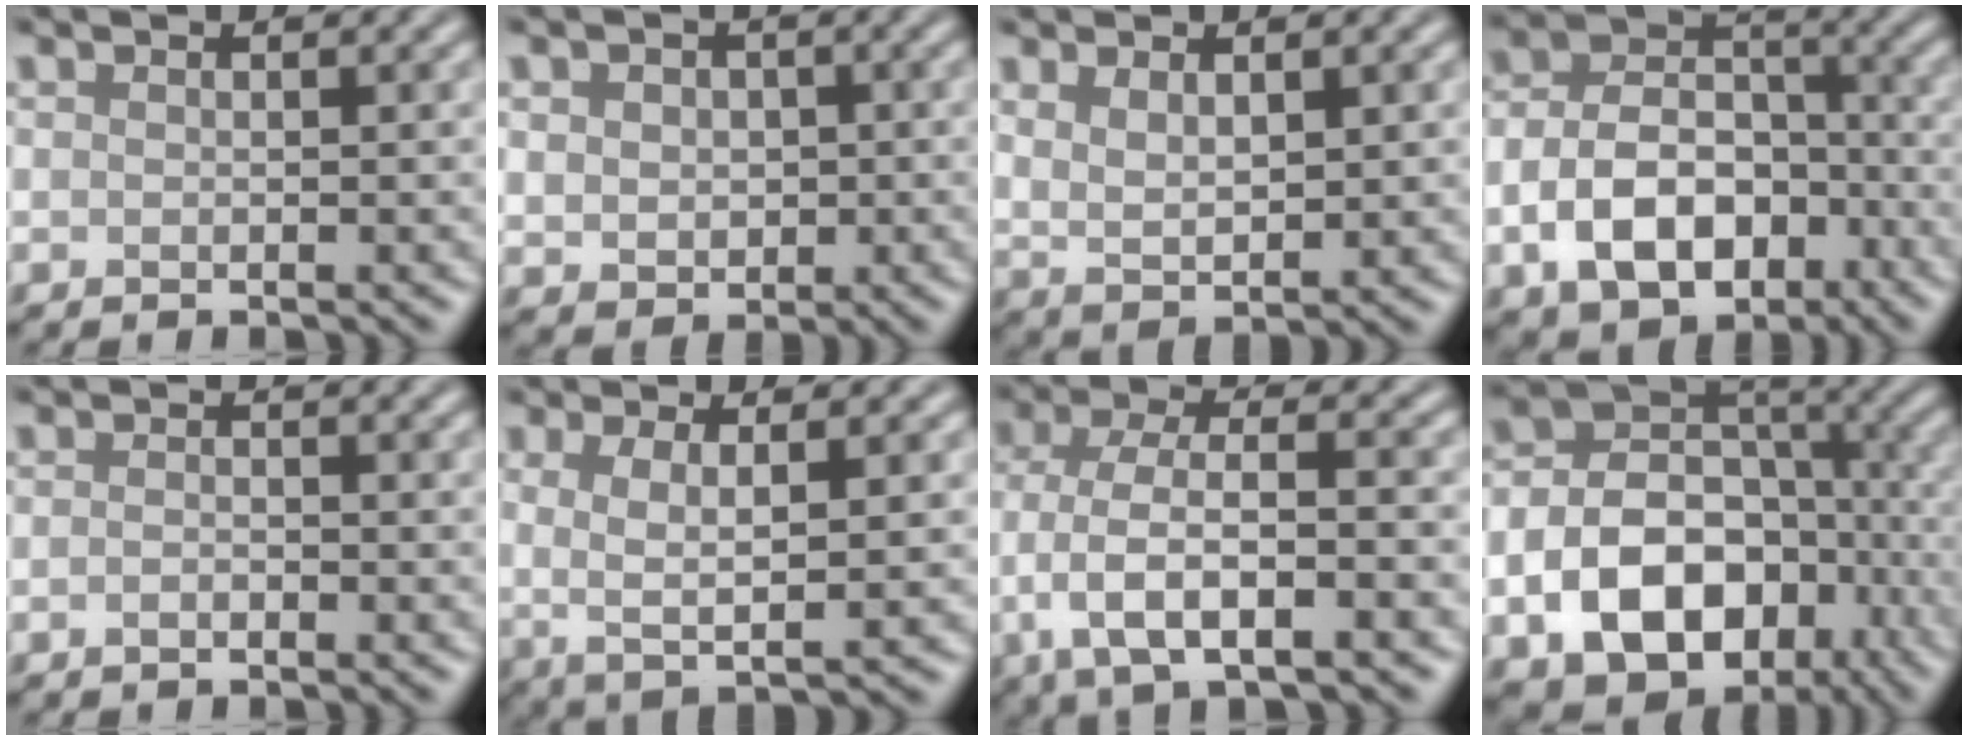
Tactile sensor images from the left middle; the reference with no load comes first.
{"total": 3.5, "force": [0.3, 3.0, 1.9], "torque": [-0.034, 0.005, -0.001]}
{"total": 3.2, "force": [1.3, 1.5, 2.5], "torque": [-0.056, -0.006, 0.032]}
{"total": 8.9, "force": [-3.3, 6.0, 5.7], "torque": [-0.103, -0.004, -0.060]}
{"total": 0.8, "force": [-0.4, 0.4, 0.6], "torque": [-0.013, -0.001, -0.010]}
{"total": 3.5, "force": [0.3, 0.9, 3.4], "torque": [-0.068, -0.006, 0.007]}
{"total": 7.1, "force": [-2.5, 2.6, 6.1], "torque": [-0.119, 0.001, -0.049]}
{"total": 13.5, "force": [-4.7, 9.9, 7.9], "torque": [-0.147, -0.020, -0.071]}